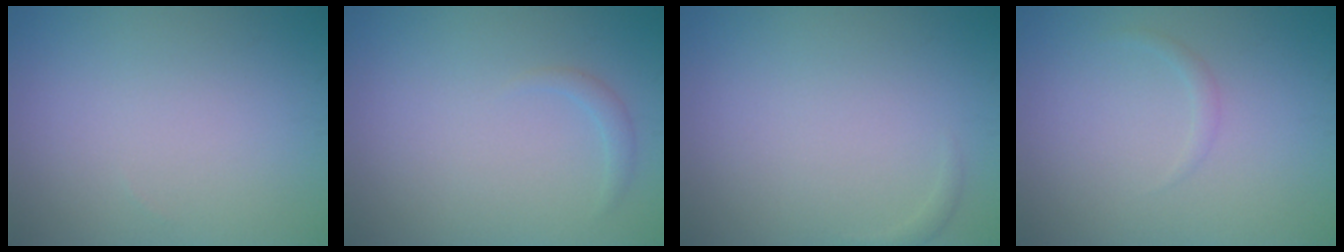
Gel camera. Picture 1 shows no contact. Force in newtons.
{"total": 1.0, "press": 1.0, "slide": 0.1}
{"total": 0.5, "press": 0.5, "slide": 0.1}
{"total": 0.7, "press": 0.7, "slide": 0.1}